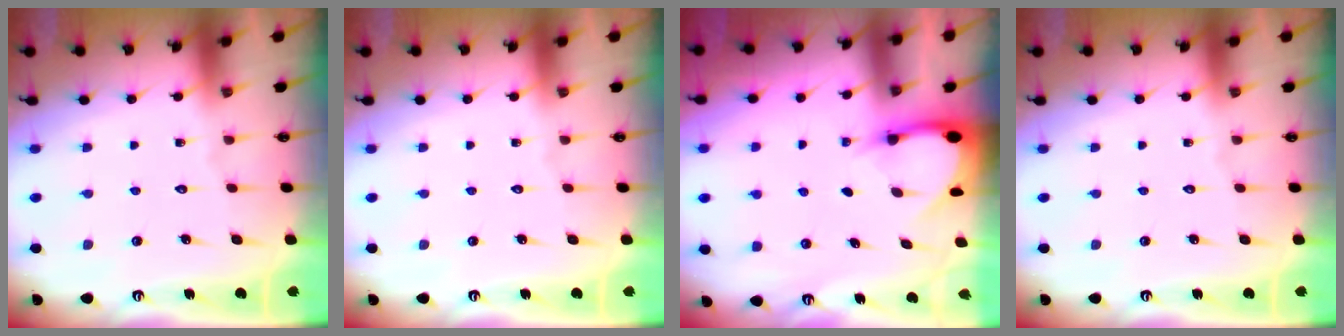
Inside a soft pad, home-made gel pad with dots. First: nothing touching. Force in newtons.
{"total": 0.0}
{"total": 3.6, "press": 3.6, "slide": 0.2}
{"total": 0.0}